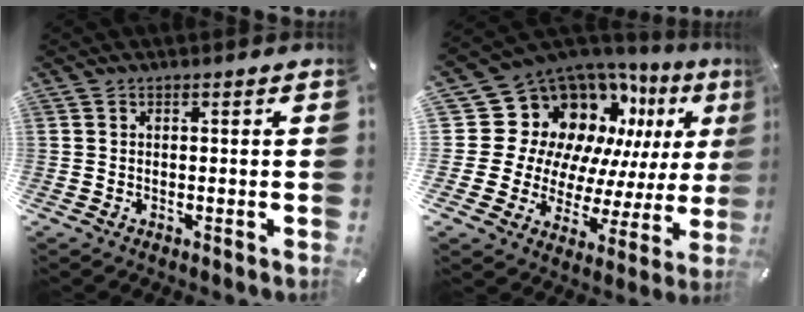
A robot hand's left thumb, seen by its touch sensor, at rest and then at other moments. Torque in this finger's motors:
{"motor_torque": [2.49, 2.52, 0.98, 0.37, 0.10]}